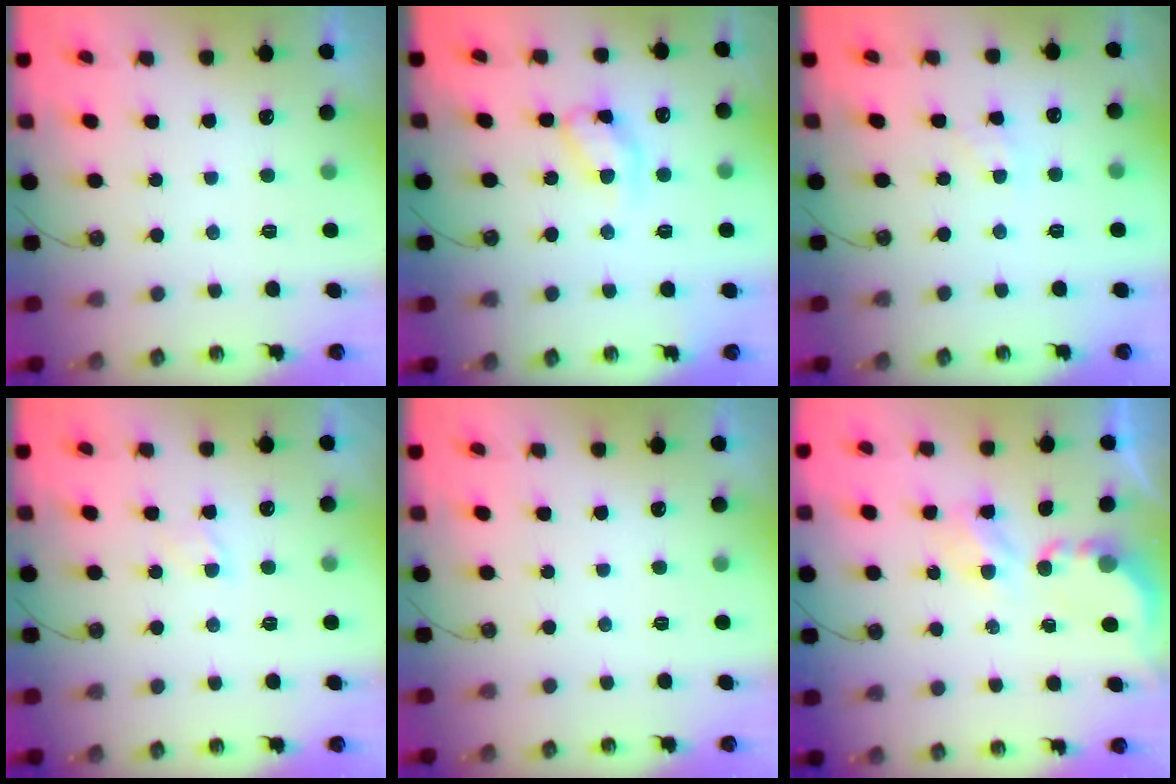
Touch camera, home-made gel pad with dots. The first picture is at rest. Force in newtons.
{"total": 11.1, "press": 11.0, "slide": 0.9}
{"total": 2.1, "press": 2.1, "slide": 0.4}
{"total": 2.7, "press": 2.7, "slide": 0.4}
{"total": 0.0}
{"total": 3.9, "press": 3.9, "slide": 0.1}